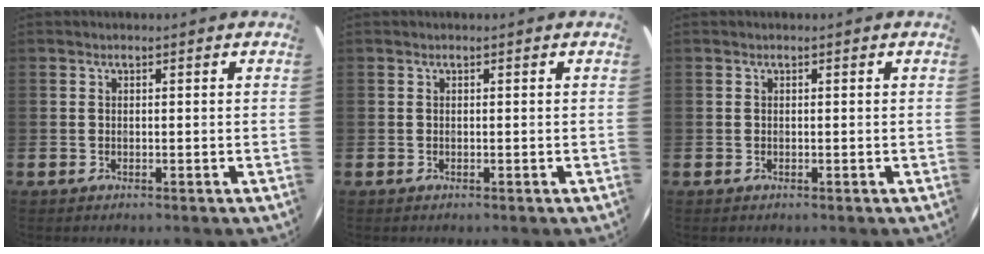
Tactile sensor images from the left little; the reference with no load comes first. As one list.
[{"total": 0.0}, {"total": 0.0}]